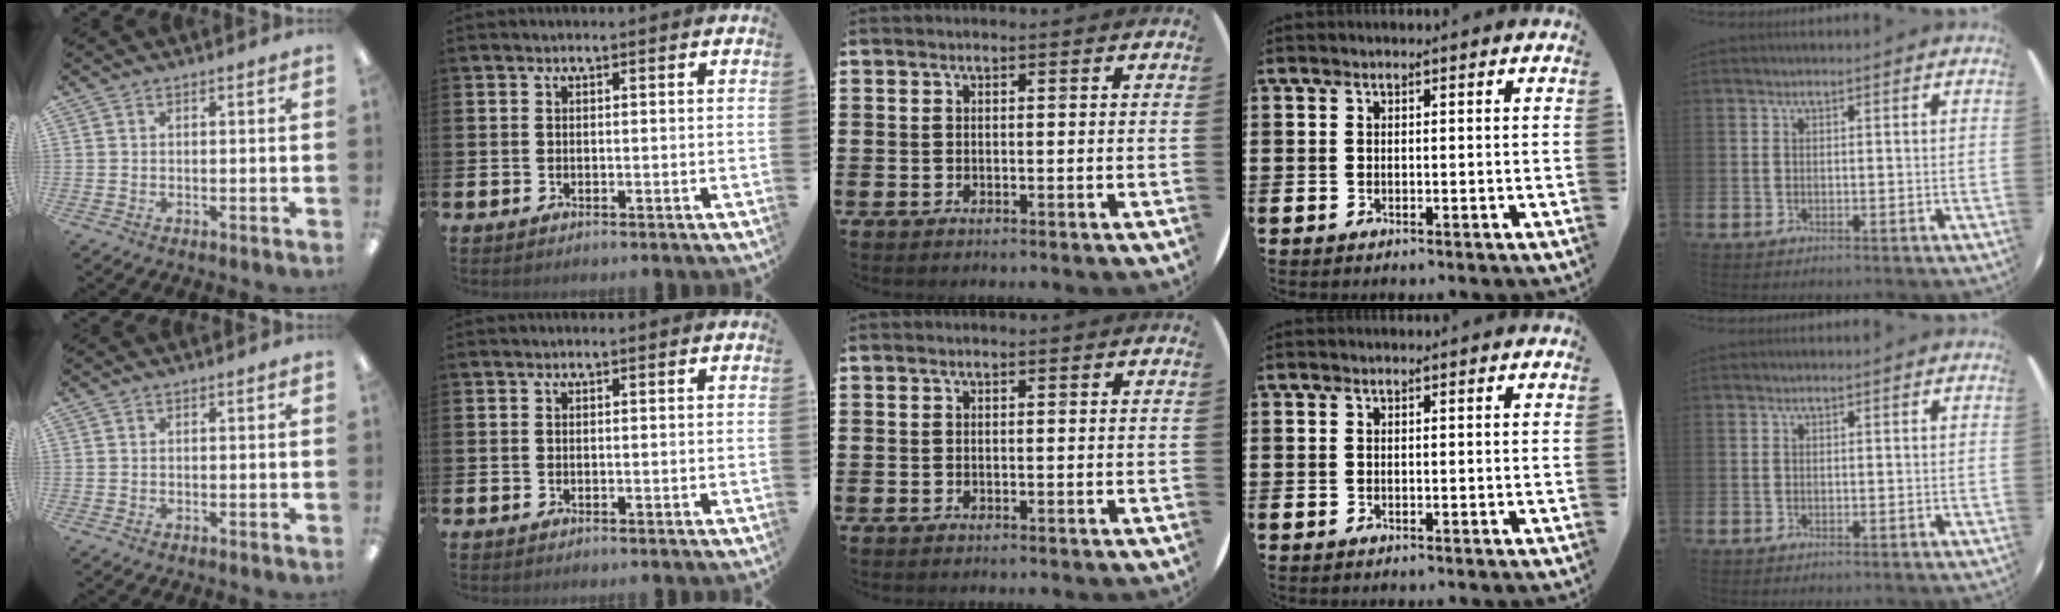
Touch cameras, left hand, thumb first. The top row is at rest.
{}